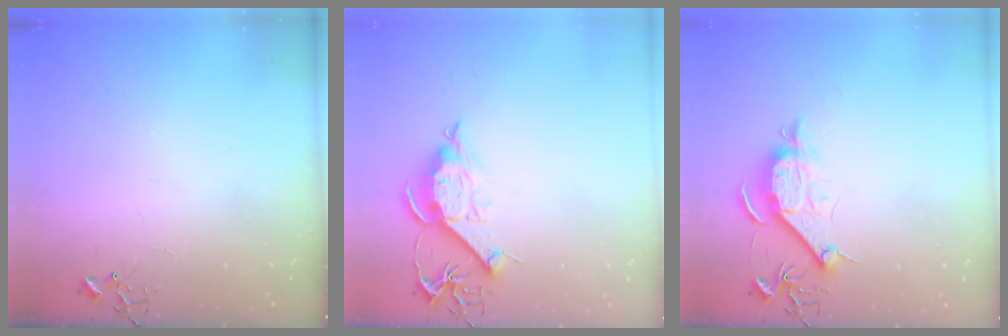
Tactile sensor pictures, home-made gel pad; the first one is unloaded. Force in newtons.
{"total": 10.6, "press": 10.6, "slide": 0.4}
{"total": 9.3, "press": 9.2, "slide": 1.1}